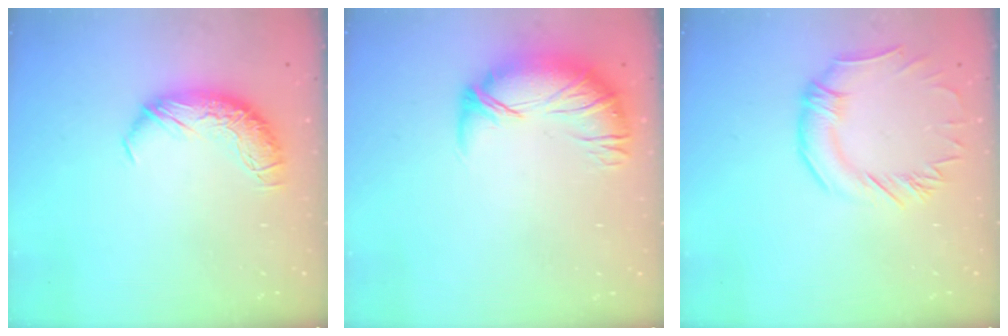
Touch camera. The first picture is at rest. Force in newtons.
{"total": 3.2, "press": 2.3, "slide": 2.3}
{"total": 1.0, "press": 0.5, "slide": 0.8}